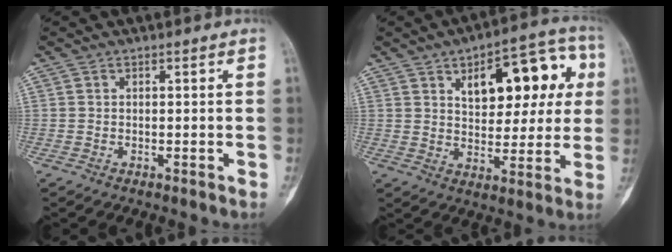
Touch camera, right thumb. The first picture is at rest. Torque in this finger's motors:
{"motor_torque": [-0.95, 2.38, 0.38, 0.34, 0.29]}